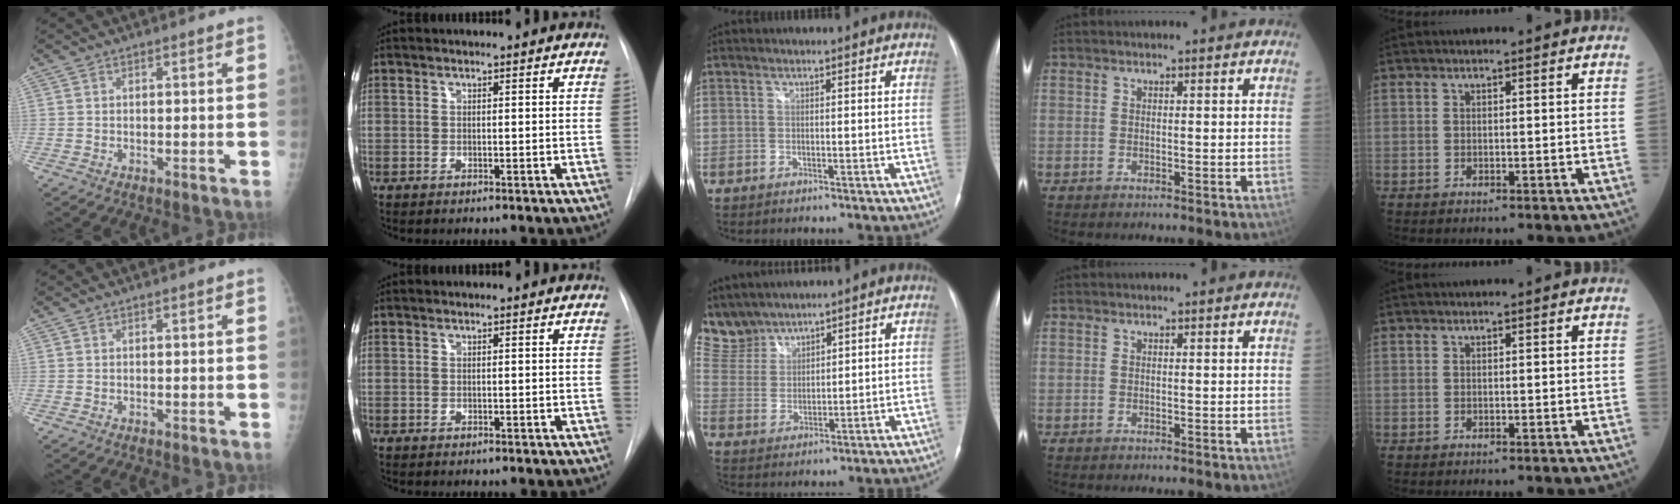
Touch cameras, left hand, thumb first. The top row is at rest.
{"middle": {"total": 7.6, "force": [7.3, 2.1, 0.0], "torque": [-0.014, 0.011, 0.166]}}